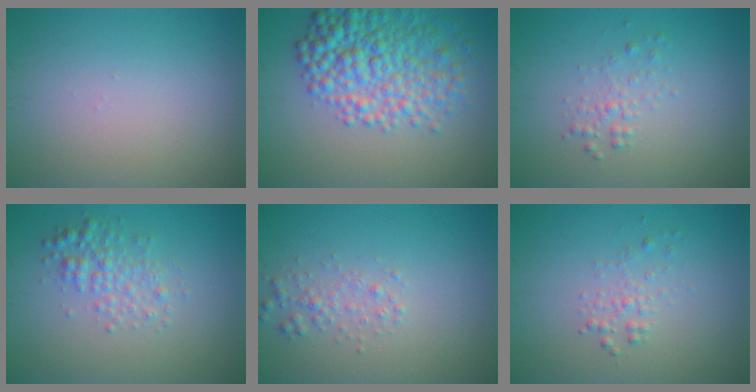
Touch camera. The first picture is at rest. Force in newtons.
{"total": 7.1, "press": 7.1, "slide": 0.3}
{"total": 1.3, "press": 1.3, "slide": 0.1}
{"total": 2.6, "press": 2.6, "slide": 0.1}
{"total": 1.6, "press": 1.6, "slide": 0.0}
{"total": 1.4, "press": 1.4, "slide": 0.0}